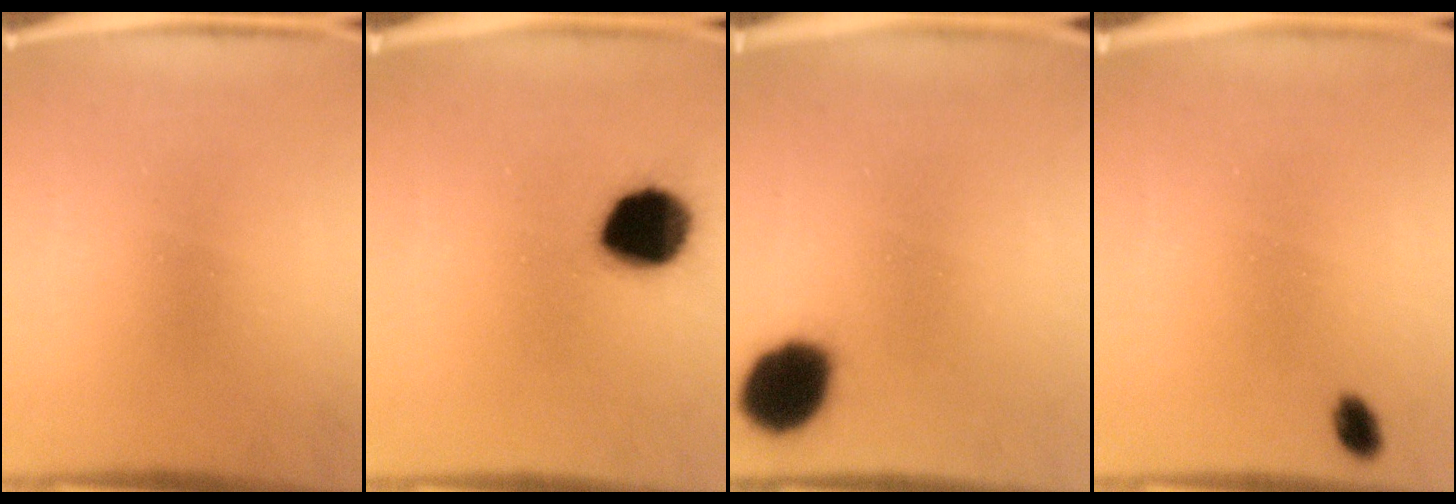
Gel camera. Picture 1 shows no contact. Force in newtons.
{"total": 15.1}
{"total": 13.5}
{"total": 2.2}